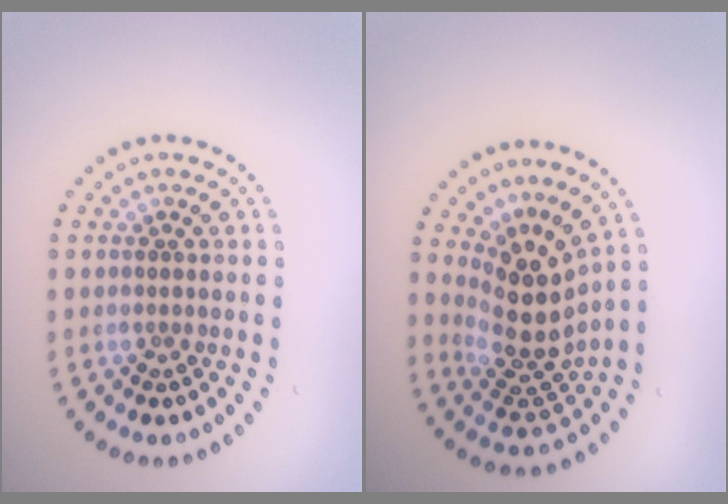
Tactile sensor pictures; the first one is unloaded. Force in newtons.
{"total": 4.9, "press": 3.6, "slide": 3.3}